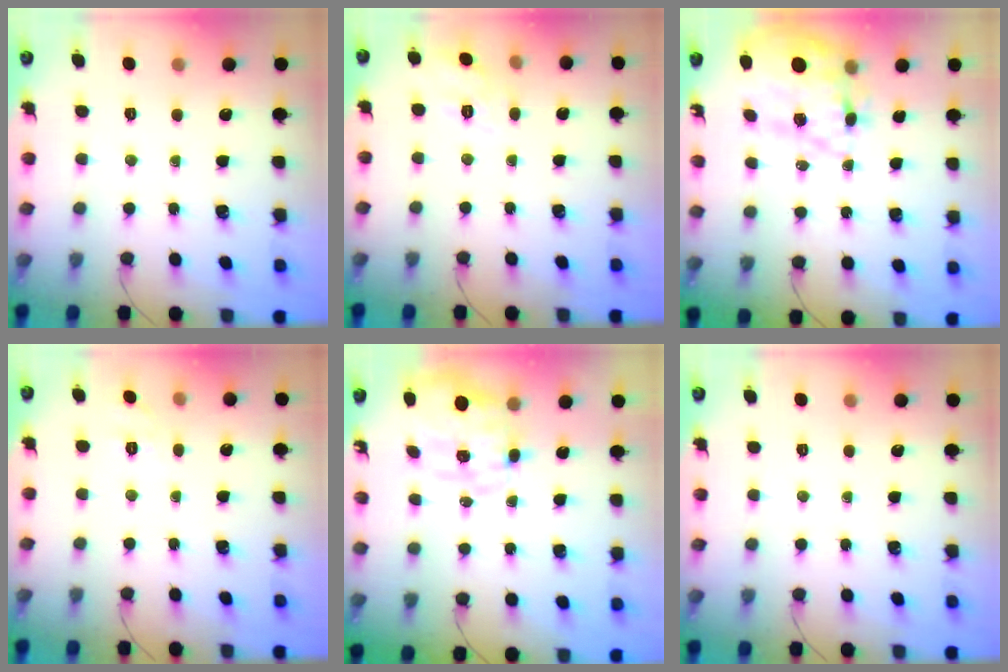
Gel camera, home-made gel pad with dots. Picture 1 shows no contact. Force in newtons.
{"total": 9.8, "press": 9.6, "slide": 1.7}
{"total": 19.9, "press": 19.4, "slide": 4.2}
{"total": 3.8, "press": 3.3, "slide": 1.9}
{"total": 3.7, "press": 3.2, "slide": 1.9}
{"total": 0.0}